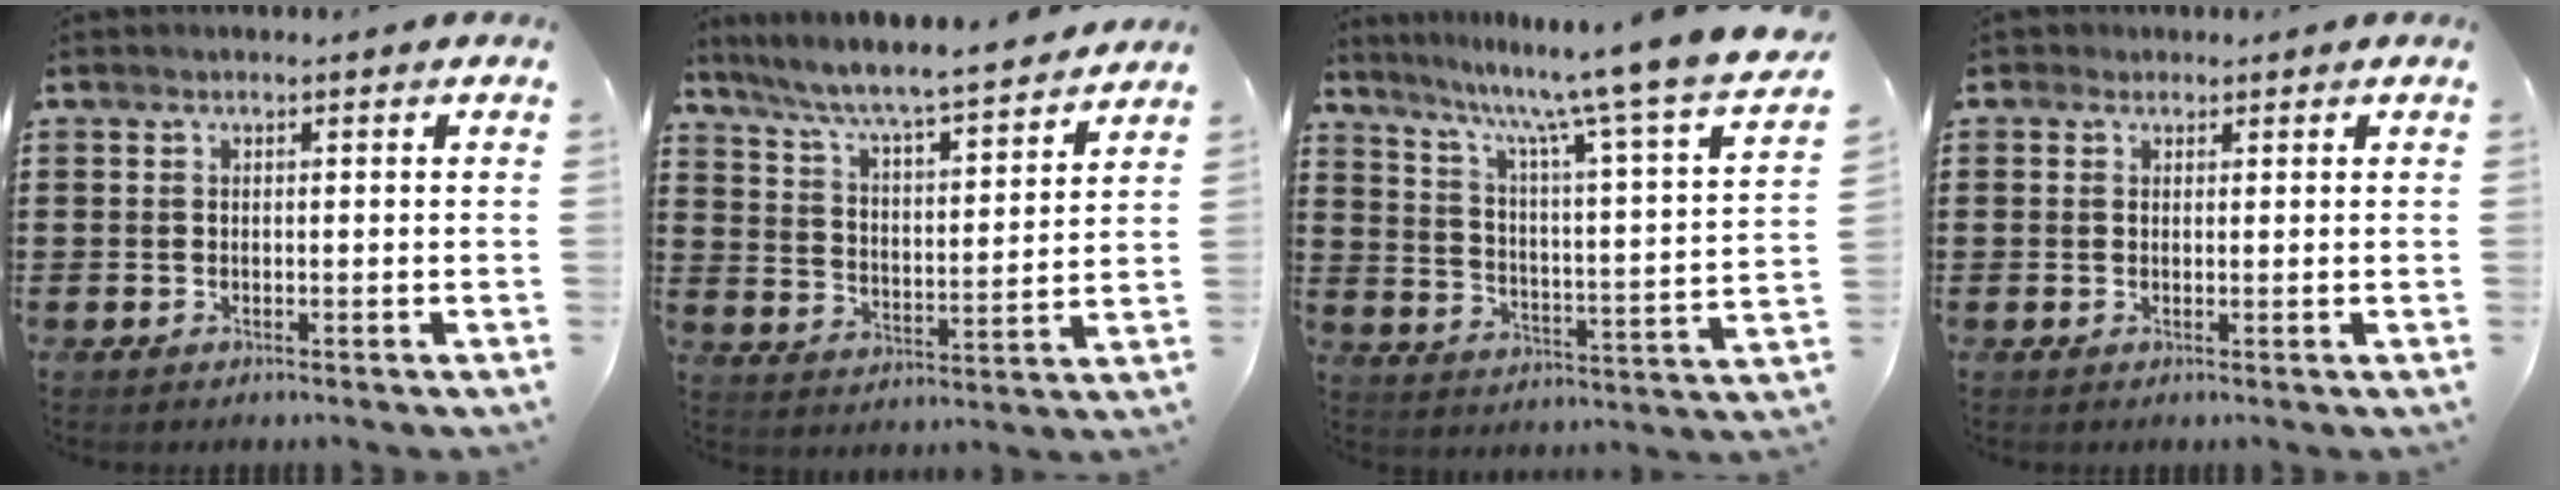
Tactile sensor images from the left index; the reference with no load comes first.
{"total": 6.3, "force": [5.8, -0.2, 2.4], "torque": [-0.072, -0.046, 0.093]}
{"total": 10.7, "force": [8.8, -0.9, 5.9], "torque": [-0.122, -0.080, 0.130]}
{"total": 1.2, "force": [0.9, 0.8, 0.0], "torque": [-0.004, 0.007, 0.017]}